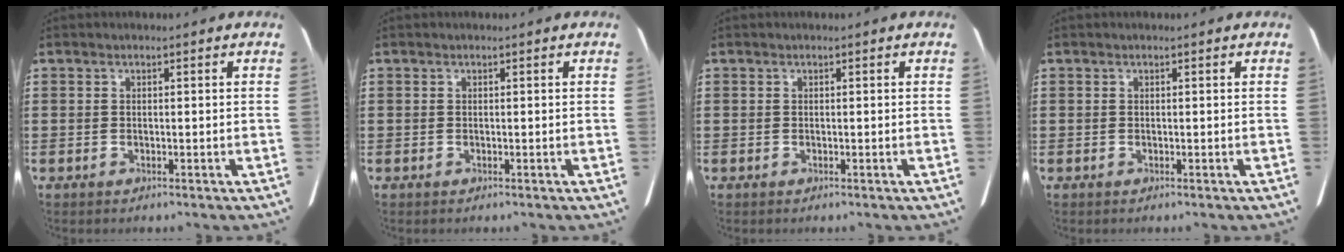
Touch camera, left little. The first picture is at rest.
{"total": 0.0}
{"total": 0.0}
{"total": 0.0}